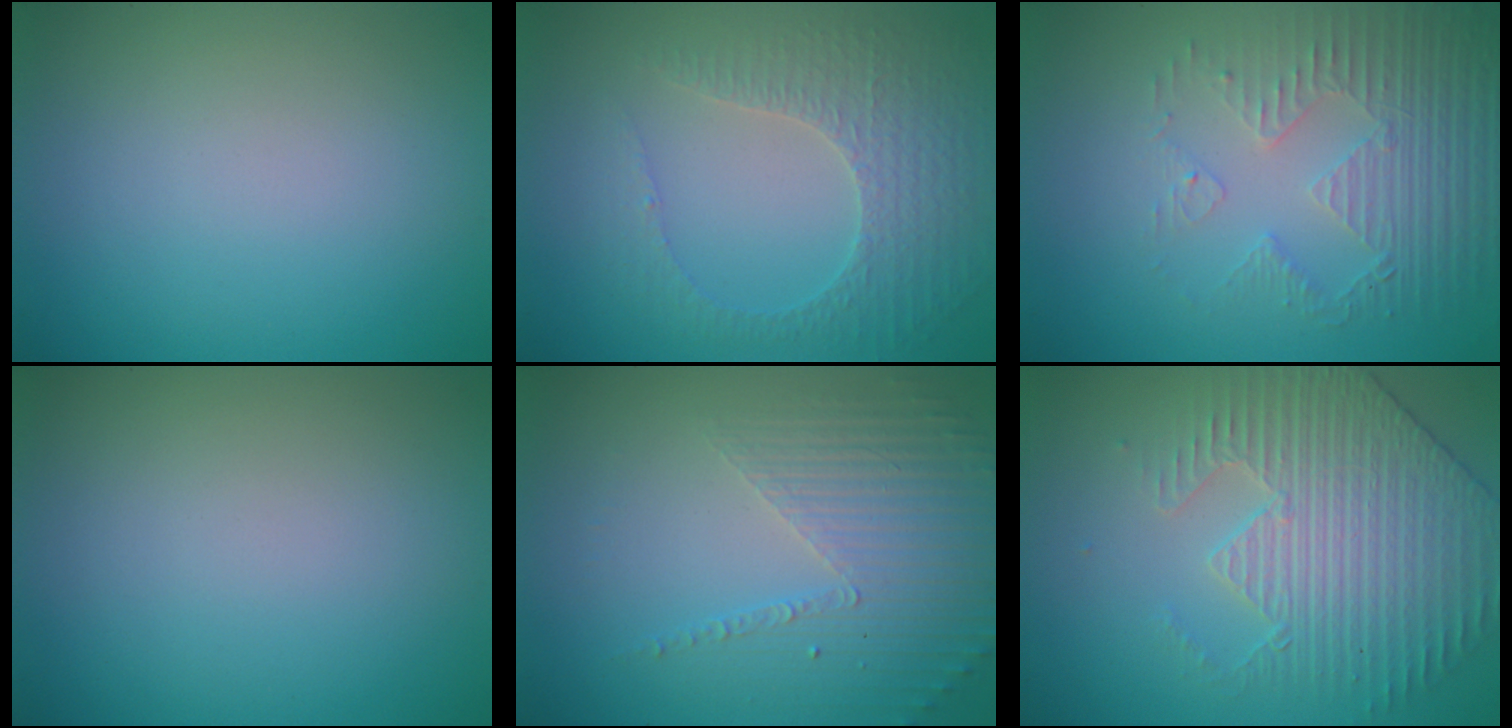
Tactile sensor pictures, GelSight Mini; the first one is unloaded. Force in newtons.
{"total": 3.8, "press": 3.2, "slide": 2.0}
{"total": 4.2, "press": 3.2, "slide": 2.6}
{"total": 0.0}
{"total": 5.2, "press": 3.1, "slide": 4.1}
{"total": 4.2, "press": 4.2, "slide": 0.5}